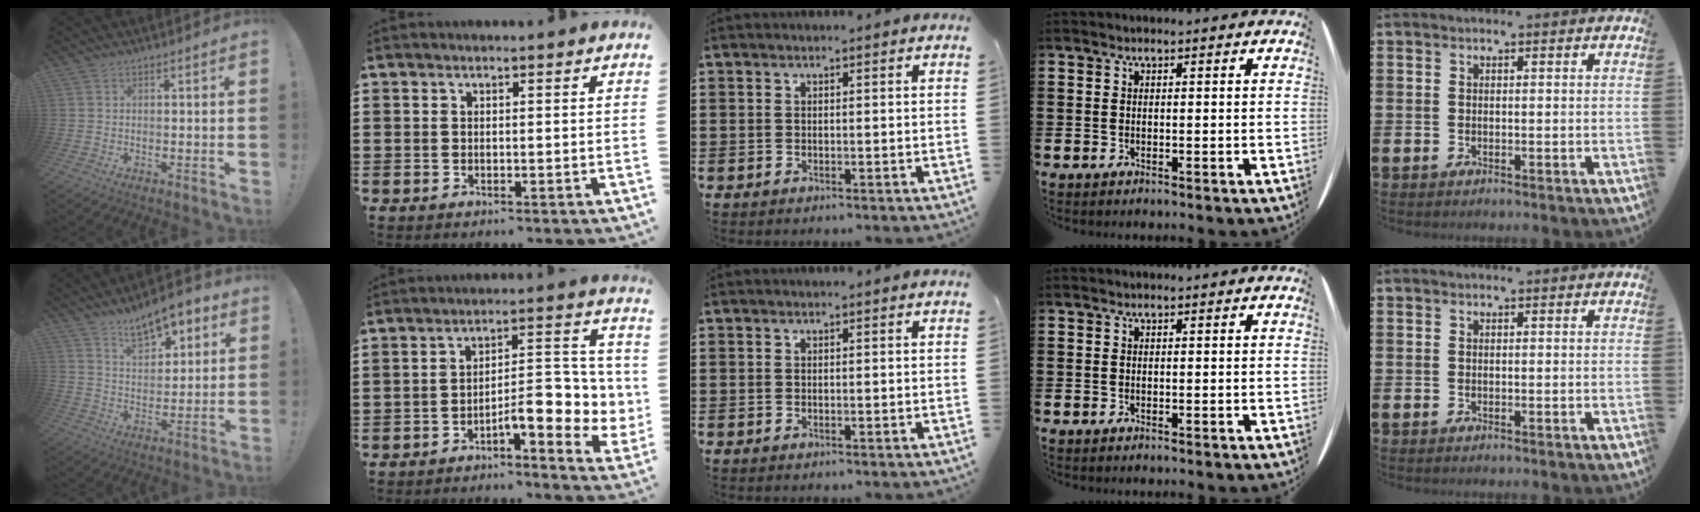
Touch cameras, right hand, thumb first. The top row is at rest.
{"thumb": {"total": 11.3, "force": [8.0, 5.2, 6.0], "torque": [-0.086, -0.047, 0.144]}, "index": {"total": 8.4, "force": [-2.8, 3.2, 7.3], "torque": [-0.089, -0.012, -0.052]}}